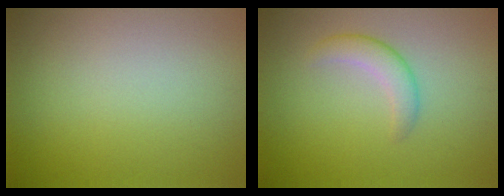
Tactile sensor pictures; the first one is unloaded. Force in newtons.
{"total": 2.3, "press": 2.3, "slide": 0.1}